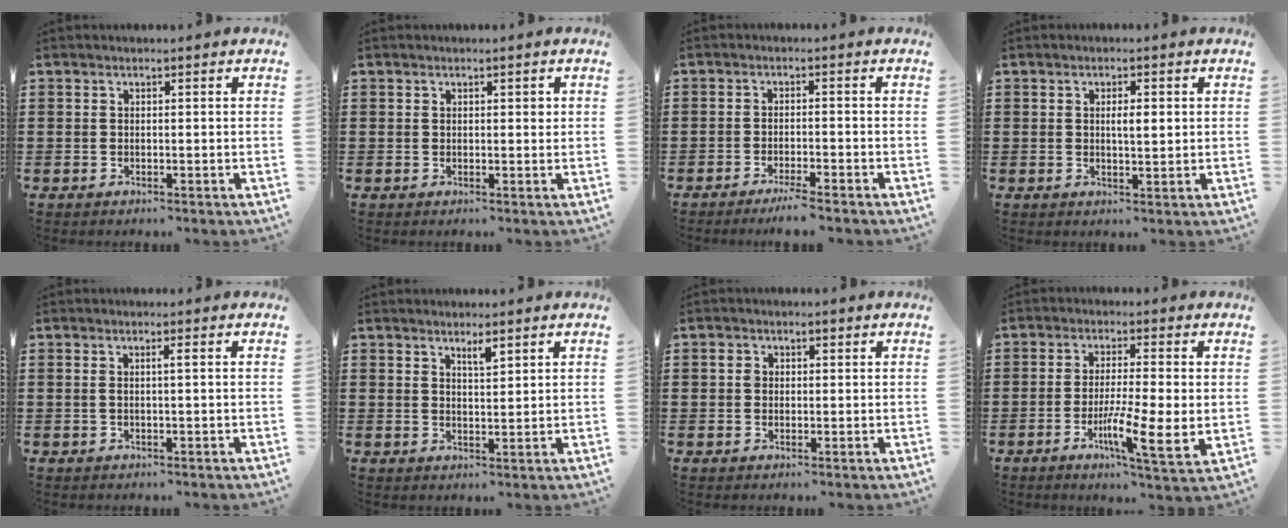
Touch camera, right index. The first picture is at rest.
{"total": 1.0, "force": [0.4, 0.6, 0.6], "torque": [-0.005, 0.002, 0.006]}
{"total": 2.9, "force": [-2.5, -0.4, 1.4], "torque": [-0.023, -0.001, -0.047]}
{"total": 2.4, "force": [0.4, 0.7, 2.3], "torque": [-0.044, 0.004, 0.003]}
{"total": 1.2, "force": [0.1, -0.2, 1.2], "torque": [-0.022, -0.002, 0.000]}
{"total": 2.3, "force": [1.8, 0.4, 1.4], "torque": [-0.021, -0.001, 0.030]}
{"total": 1.6, "force": [0.3, 1.4, 0.9], "torque": [-0.020, 0.010, 0.003]}
{"total": 7.9, "force": [-1.8, 1.0, 7.6], "torque": [-0.136, -0.010, -0.028]}